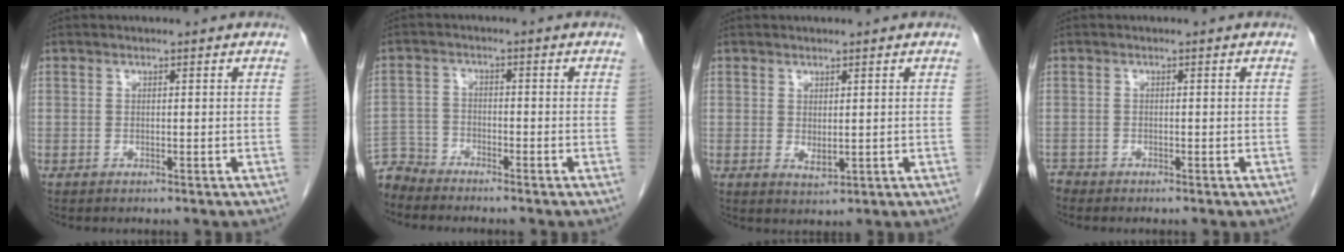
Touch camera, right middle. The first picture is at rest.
{"total": 4.8, "force": [-4.7, 0.7, -0.7], "torque": [0.015, -0.006, -0.095]}
{"total": 1.8, "force": [0.2, 0.8, 1.6], "torque": [-0.028, -0.009, 0.011]}
{"total": 1.3, "force": [-1.3, 0.3, -0.1], "torque": [0.000, -0.004, -0.025]}